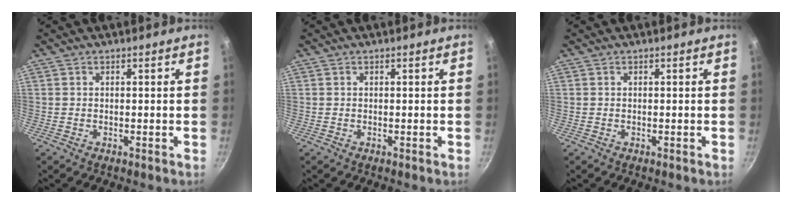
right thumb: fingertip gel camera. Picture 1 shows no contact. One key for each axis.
{"total": 0.0}
{"total": 0.0}